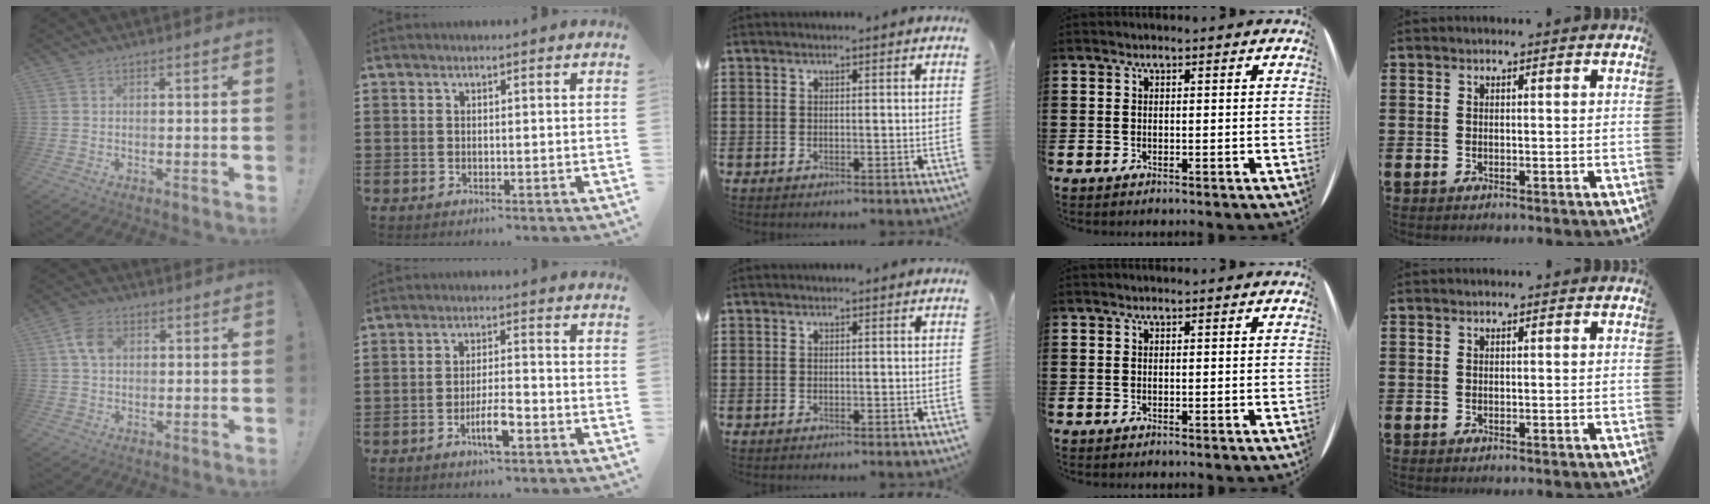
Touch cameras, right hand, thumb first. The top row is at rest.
{"thumb": {"total": 6.6, "force": [1.6, 4.8, 4.1], "torque": [-0.081, 0.010, 0.032]}, "index": {"total": 5.1, "force": [-2.5, 1.1, 4.3], "torque": [-0.091, -0.005, -0.049]}}